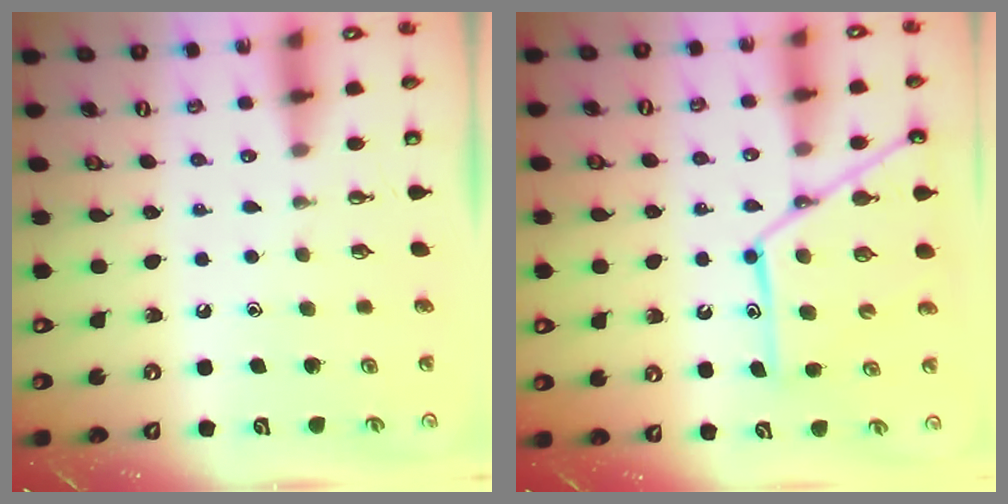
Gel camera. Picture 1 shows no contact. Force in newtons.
{"total": 15.3, "press": 15.2, "slide": 1.4}